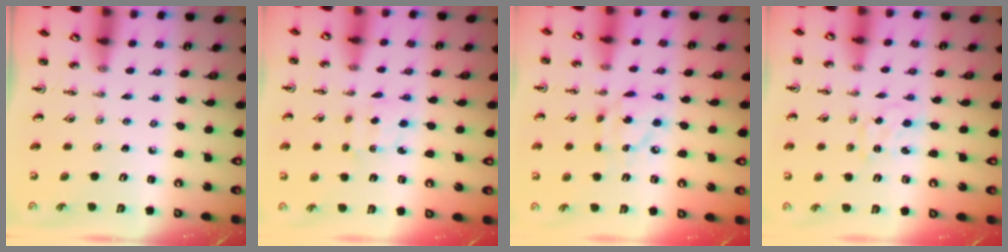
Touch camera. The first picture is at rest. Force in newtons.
{"total": 1.9, "press": 1.8, "slide": 0.6}
{"total": 8.3, "press": 8.3, "slide": 0.2}
{"total": 1.4, "press": 1.4, "slide": 0.3}